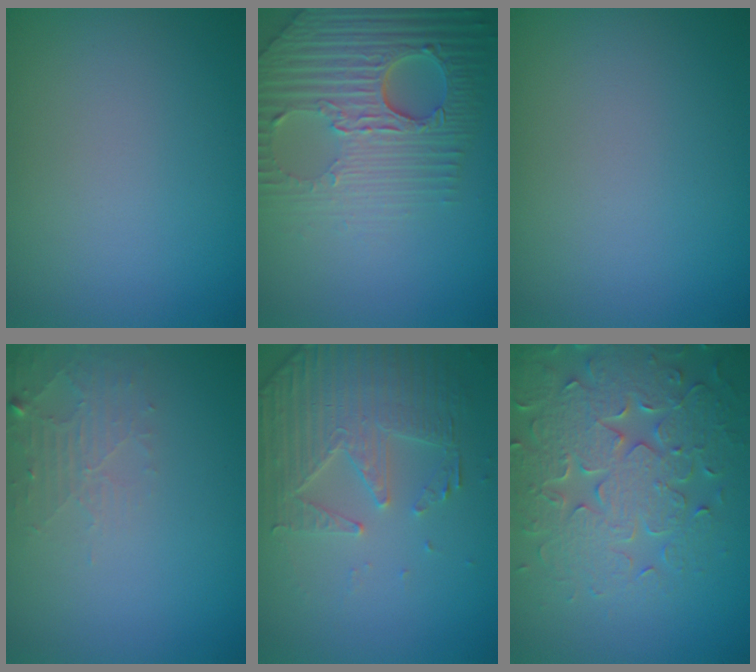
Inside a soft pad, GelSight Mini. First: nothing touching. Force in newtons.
{"total": 9.0, "press": 6.2, "slide": 6.6}
{"total": 0.0}
{"total": 1.9, "press": 1.9, "slide": 0.3}
{"total": 5.0, "press": 3.7, "slide": 3.4}
{"total": 7.7, "press": 6.1, "slide": 4.7}